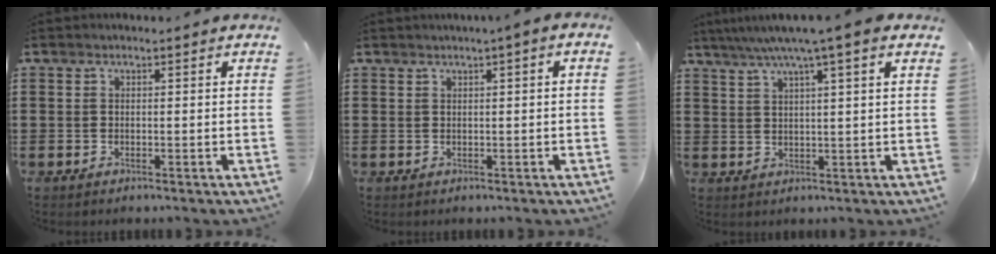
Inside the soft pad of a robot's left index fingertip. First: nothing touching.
{"total": 0.8, "force": [0.2, -0.1, 0.8], "torque": [-0.013, -0.004, 0.006]}
{"total": 5.6, "force": [3.8, -0.7, 4.0], "torque": [-0.088, -0.009, 0.063]}